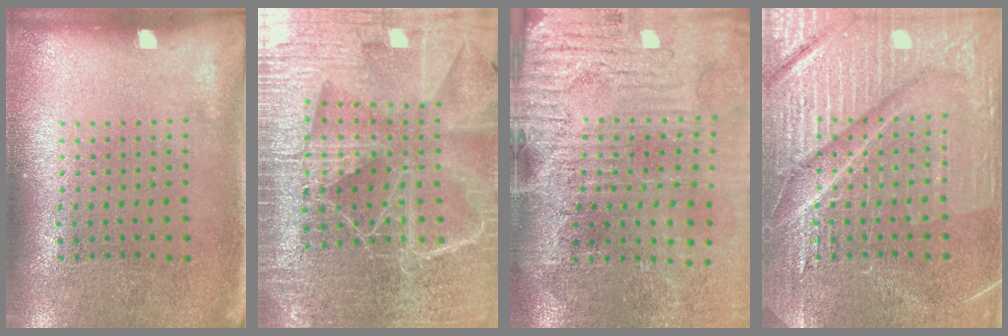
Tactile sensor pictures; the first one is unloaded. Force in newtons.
{"total": 6.1, "press": 5.3, "slide": 3.0}
{"total": 4.6, "press": 4.0, "slide": 2.4}
{"total": 5.2, "press": 5.1, "slide": 0.7}